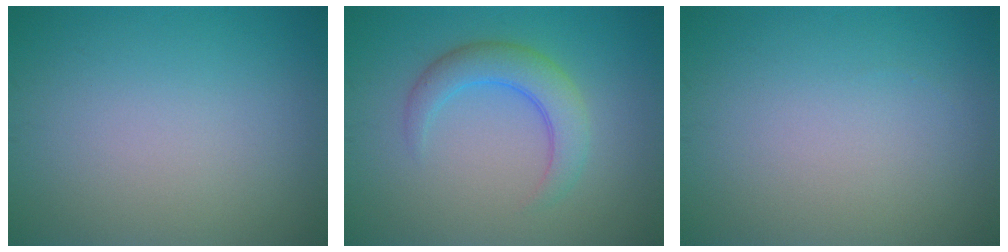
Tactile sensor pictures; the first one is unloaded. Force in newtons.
{"total": 3.8, "press": 3.8, "slide": 0.1}
{"total": 0.0}